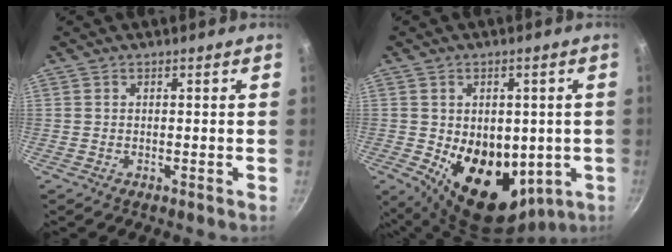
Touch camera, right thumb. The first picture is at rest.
{"total": 16.3, "force": [-2.0, 11.3, 11.6], "torque": [-0.133, -0.021, -0.005]}